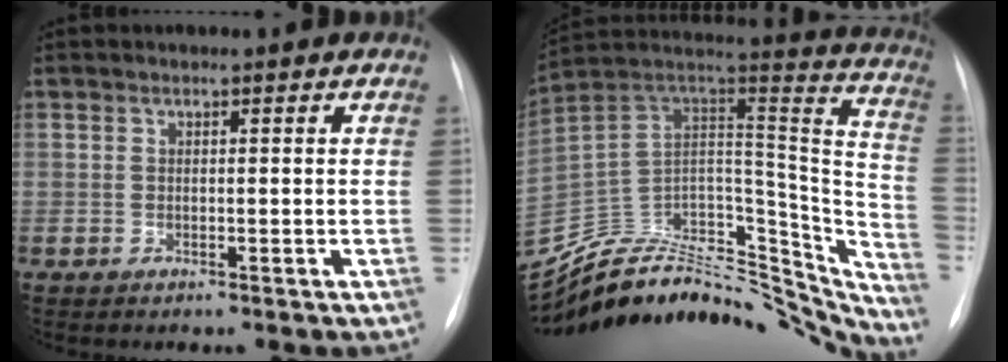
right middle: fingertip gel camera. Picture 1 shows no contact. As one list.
[{"total": 36.4, "force": [-32.2, 12.0, 11.8], "torque": [-0.182, 0.011, -0.445]}]